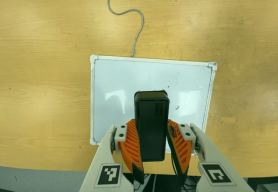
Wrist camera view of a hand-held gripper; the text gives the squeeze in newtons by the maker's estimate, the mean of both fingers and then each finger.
{"total": 6.7, "left": 6.2, "right": 7.3}